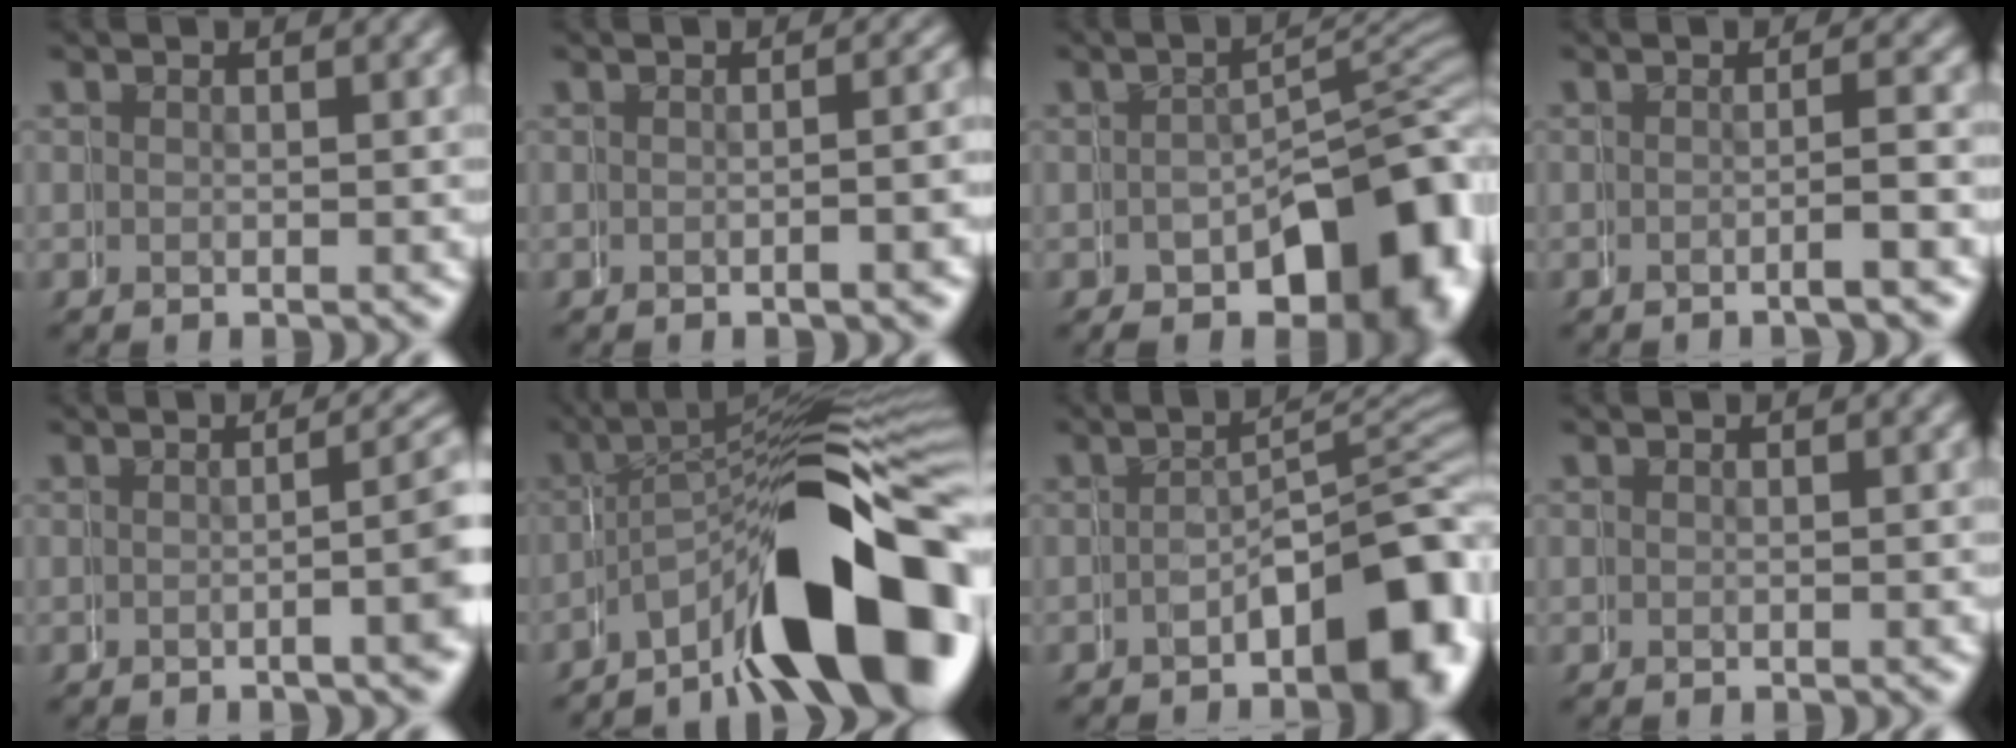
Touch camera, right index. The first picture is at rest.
{"total": 1.4, "force": [-0.3, -0.2, 1.4], "torque": [-0.004, 0.011, -0.004]}
{"total": 11.4, "force": [-4.7, 6.4, 8.2], "torque": [-0.100, -0.008, -0.059]}
{"total": 1.6, "force": [-0.5, -1.5, 0.4], "torque": [0.003, 0.007, -0.011]}
{"total": 3.3, "force": [-0.1, 0.1, 3.3], "torque": [-0.019, 0.007, -0.003]}
{"total": 16.5, "force": [-7.2, 6.7, 13.3], "torque": [-0.174, 0.007, -0.104]}
{"total": 8.2, "force": [-3.8, 3.6, 6.3], "torque": [-0.056, 0.012, -0.058]}
{"total": 0.0}